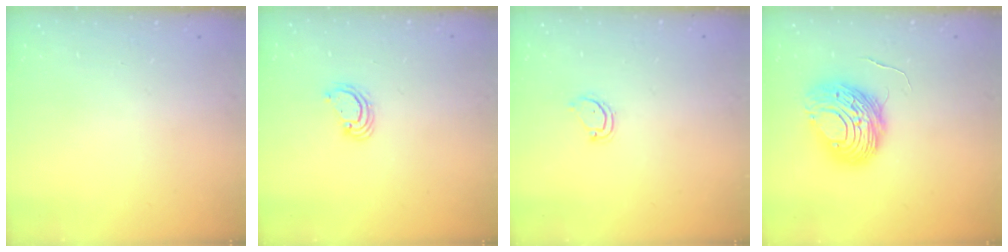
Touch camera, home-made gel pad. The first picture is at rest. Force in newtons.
{"total": 3.8, "press": 3.8, "slide": 0.4}
{"total": 3.6, "press": 3.6, "slide": 0.2}
{"total": 10.7, "press": 10.6, "slide": 1.2}